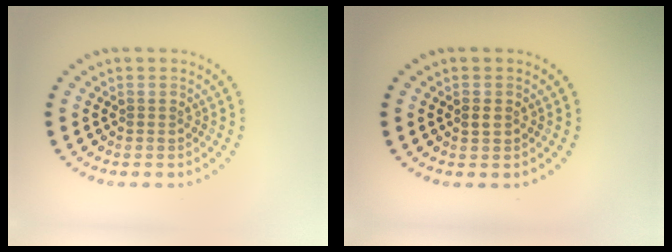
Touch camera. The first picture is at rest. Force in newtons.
{"total": 0.9, "press": 0.9, "slide": 0.2}